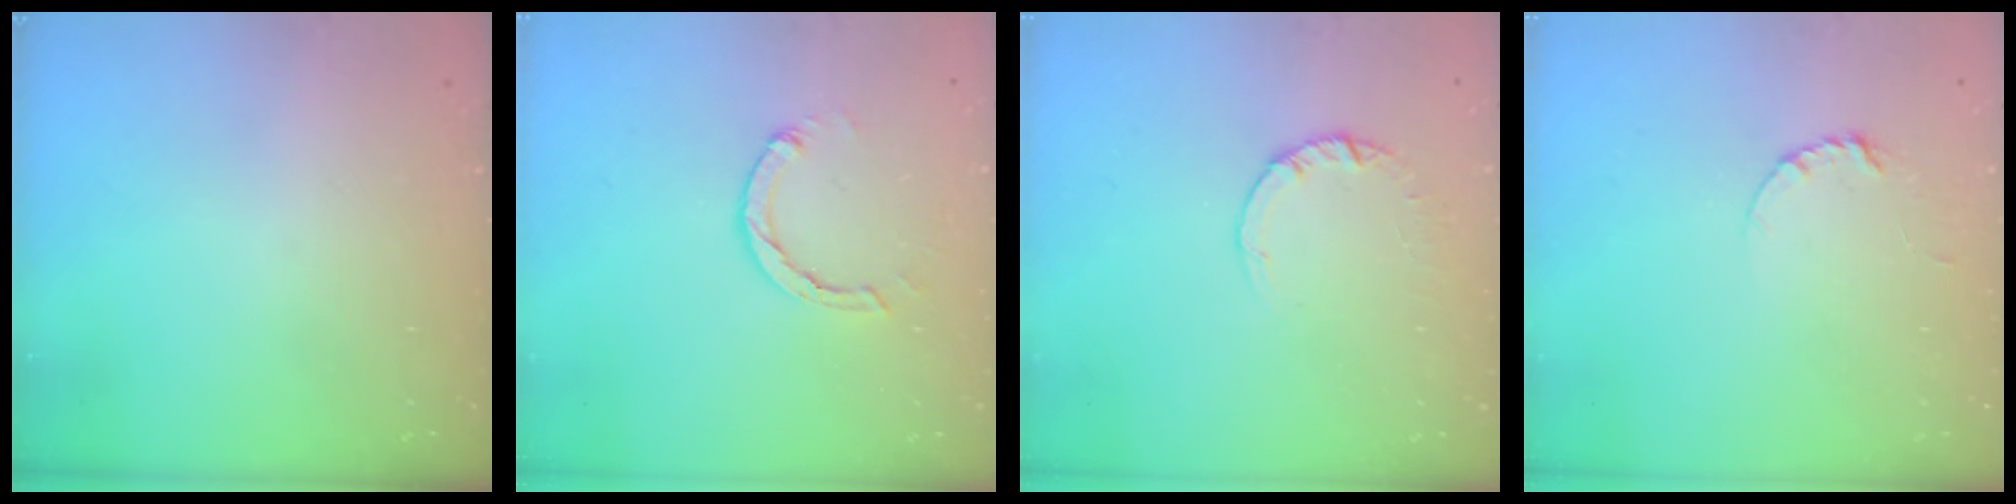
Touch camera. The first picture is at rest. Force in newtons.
{"total": 3.4, "press": 3.4, "slide": 0.4}
{"total": 2.5, "press": 2.5, "slide": 0.2}
{"total": 3.5, "press": 3.5, "slide": 0.4}